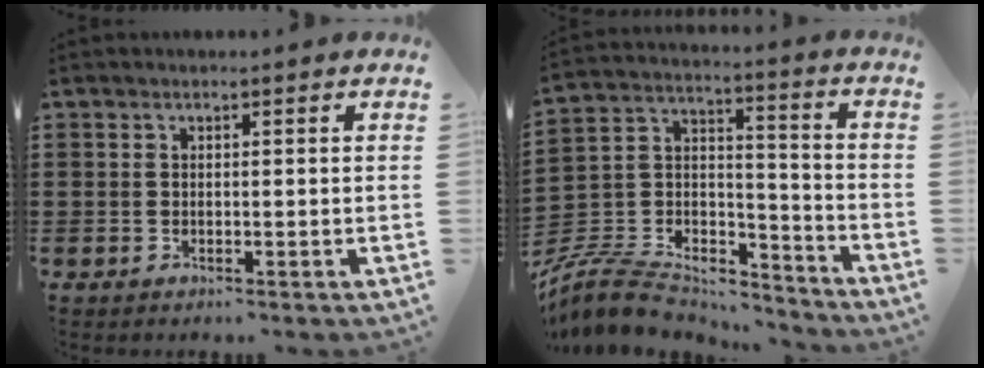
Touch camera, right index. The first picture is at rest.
{"total": 9.7, "force": [-8.5, 3.5, 3.2], "torque": [-0.083, 0.012, -0.169]}